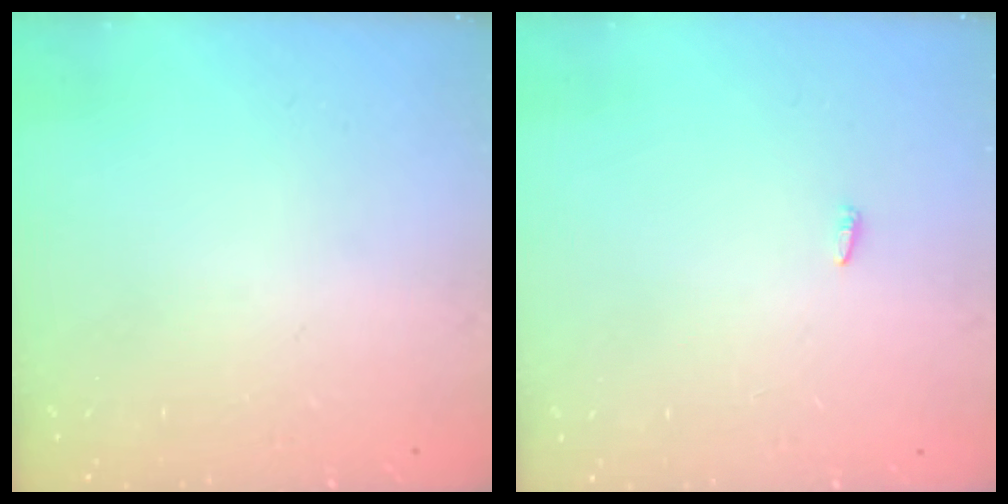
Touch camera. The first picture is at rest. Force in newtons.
{"total": 2.1, "press": 1.9, "slide": 0.7}